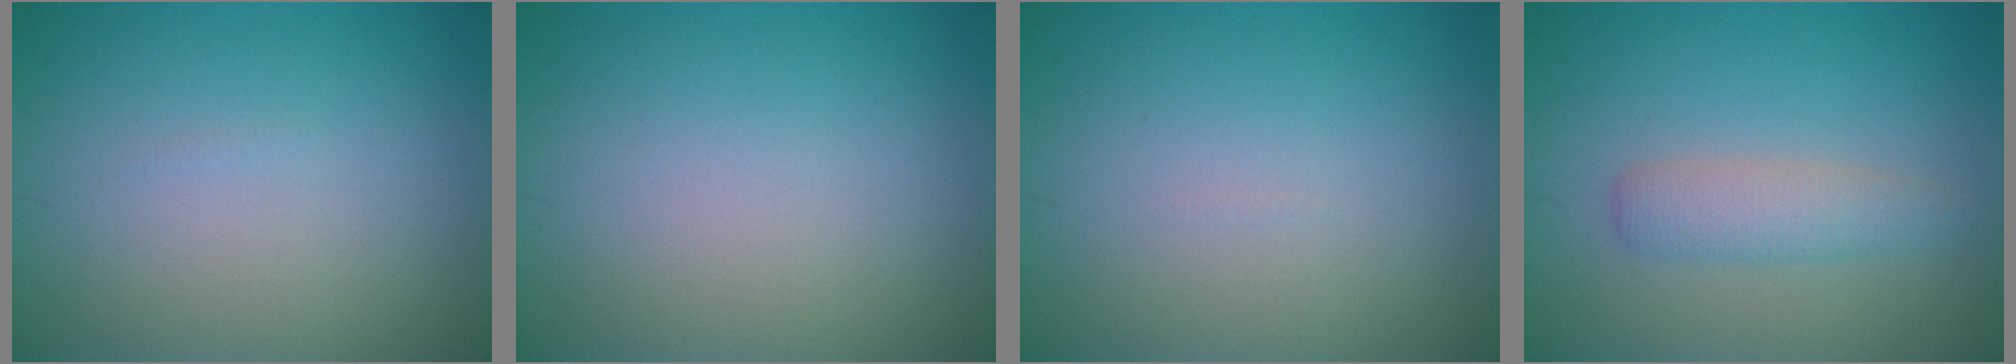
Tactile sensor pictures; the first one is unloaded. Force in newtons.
{"total": 0.0}
{"total": 0.0}
{"total": 2.5, "press": 2.5, "slide": 0.0}